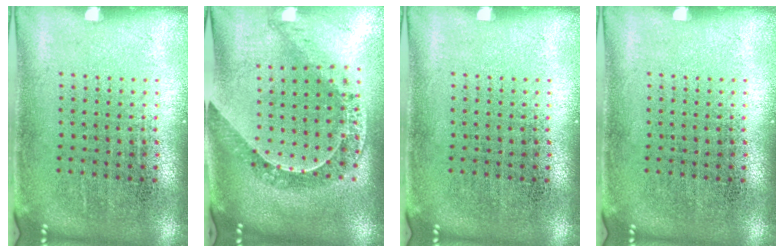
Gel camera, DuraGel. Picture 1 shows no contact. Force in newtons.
{"total": 1.0, "press": 0.9, "slide": 0.2}
{"total": 0.0}
{"total": 0.0}